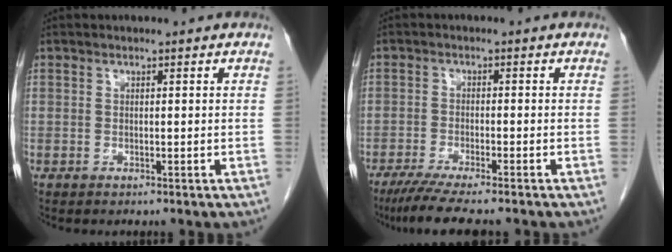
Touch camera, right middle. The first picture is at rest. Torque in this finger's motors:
{"motor_torque": [0.21, -0.18, 0.09, 0.03]}